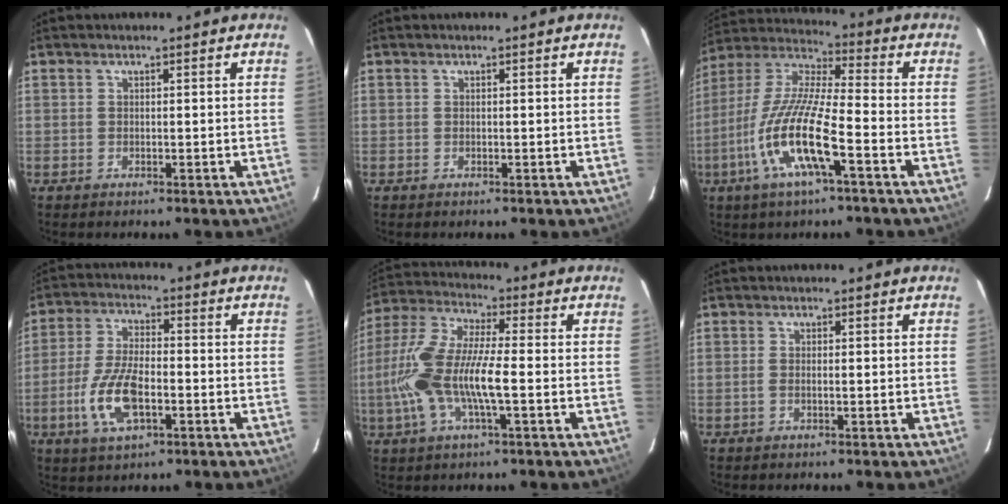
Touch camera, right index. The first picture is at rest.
{"total": 0.0}
{"total": 15.5, "force": [-6.3, 2.4, 14.0], "torque": [-0.287, -0.013, -0.128]}
{"total": 11.2, "force": [-3.8, 4.7, 9.4], "torque": [-0.201, -0.003, -0.070]}
{"total": 15.1, "force": [-2.8, 3.8, 14.3], "torque": [-0.302, 0.001, -0.057]}
{"total": 1.0, "force": [-0.2, 0.3, 1.0], "torque": [-0.023, 0.000, -0.005]}